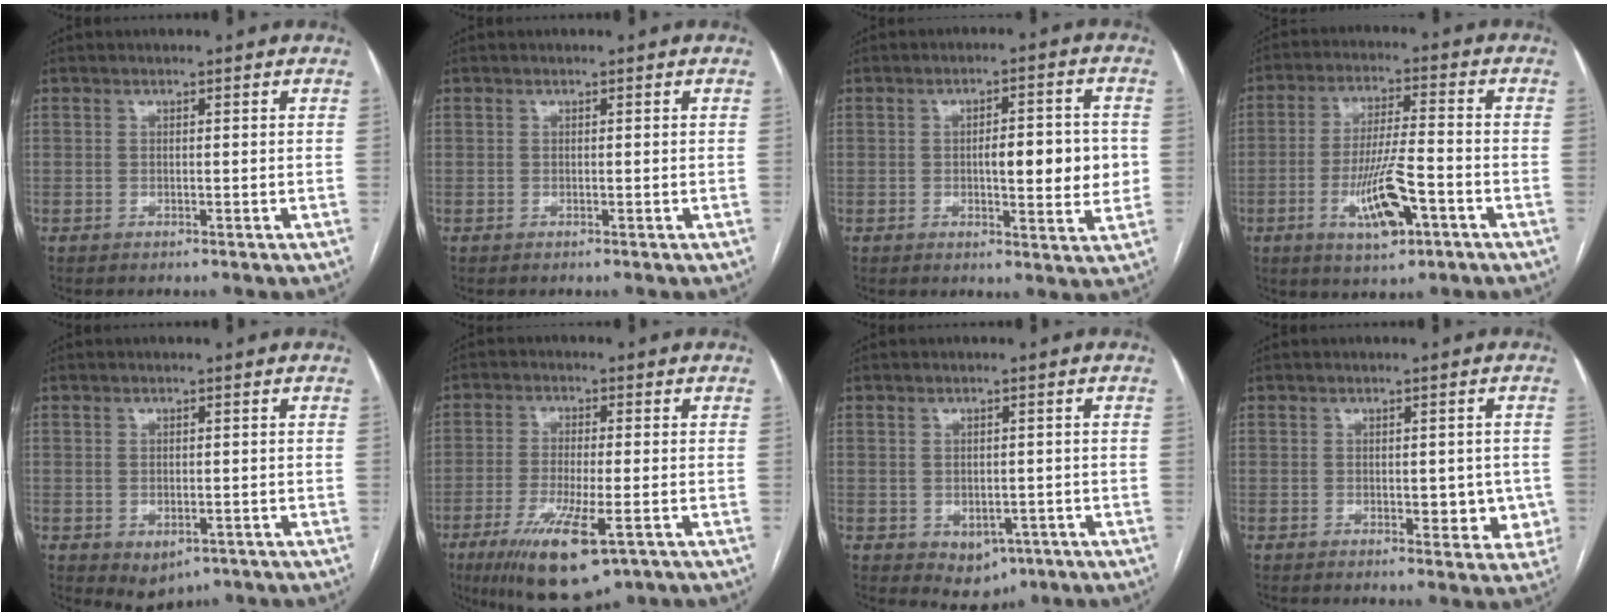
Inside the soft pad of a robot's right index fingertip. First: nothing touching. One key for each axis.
{"total": 0.0}
{"total": 8.7, "fx": -0.2, "fy": 2.3, "fz": 8.4, "tx": -0.113, "ty": 0.008, "tz": 0.000}
{"total": 10.2, "fx": -4.1, "fy": 2.0, "fz": 9.1, "tx": -0.171, "ty": -0.004, "tz": -0.066}
{"total": 3.8, "fx": -1.7, "fy": 2.8, "fz": 2.1, "tx": -0.024, "ty": -0.002, "tz": -0.007}
{"total": 12.1, "fx": -6.1, "fy": 2.6, "fz": 10.1, "tx": -0.180, "ty": -0.031, "tz": -0.096}
{"total": 4.7, "fx": -1.8, "fy": 3.4, "fz": 2.6, "tx": -0.028, "ty": 0.000, "tz": -0.009}
{"total": 5.3, "fx": -0.9, "fy": 2.9, "fz": 4.4, "tx": -0.037, "ty": 0.008, "tz": -0.004}